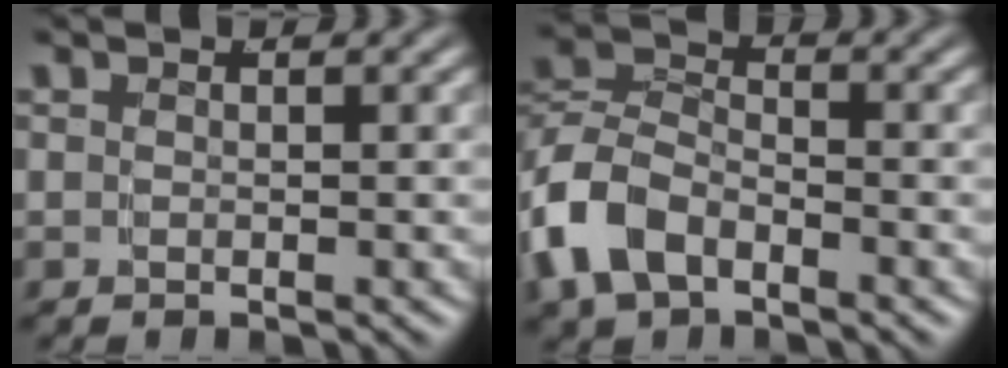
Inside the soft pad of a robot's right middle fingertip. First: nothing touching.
{"total": 8.5, "force": [-2.7, 7.2, 3.6], "torque": [-0.104, -0.015, -0.055]}